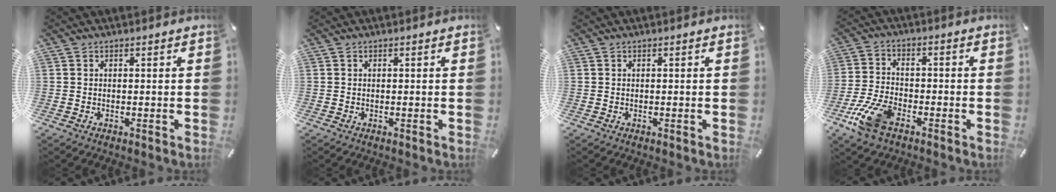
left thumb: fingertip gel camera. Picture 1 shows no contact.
{"total": 0.0}
{"total": 0.0}
{"total": 10.2, "force": [-5.3, 5.6, 6.6], "torque": [-0.142, 0.017, -0.096]}